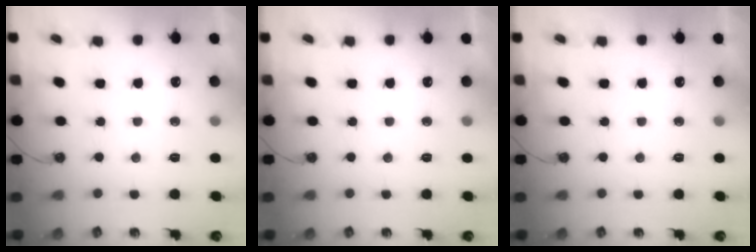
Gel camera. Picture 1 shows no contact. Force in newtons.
{"total": 0.0}
{"total": 0.0}